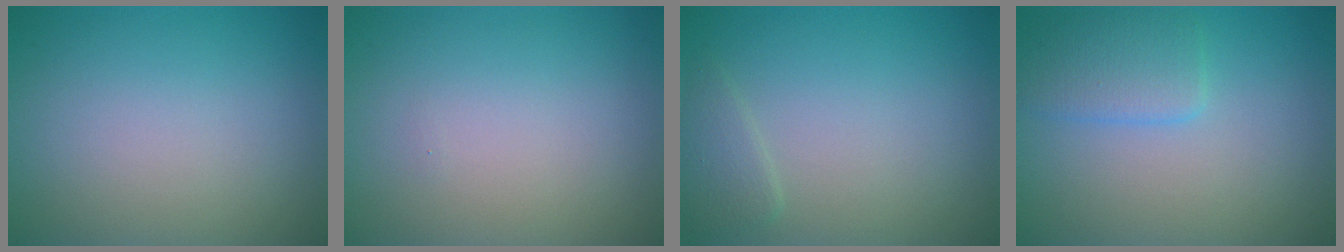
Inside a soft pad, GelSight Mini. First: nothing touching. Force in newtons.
{"total": 0.0}
{"total": 1.4, "press": 1.3, "slide": 0.1}
{"total": 2.8, "press": 2.8, "slide": 0.1}